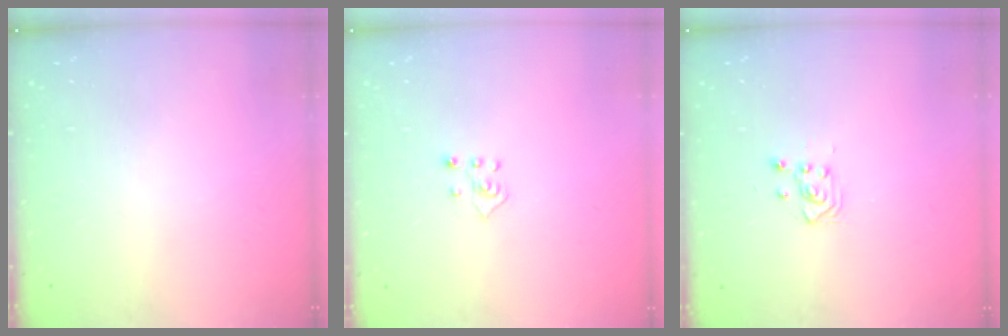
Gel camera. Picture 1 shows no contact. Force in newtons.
{"total": 2.3, "press": 2.3, "slide": 0.5}
{"total": 2.8, "press": 2.7, "slide": 0.7}